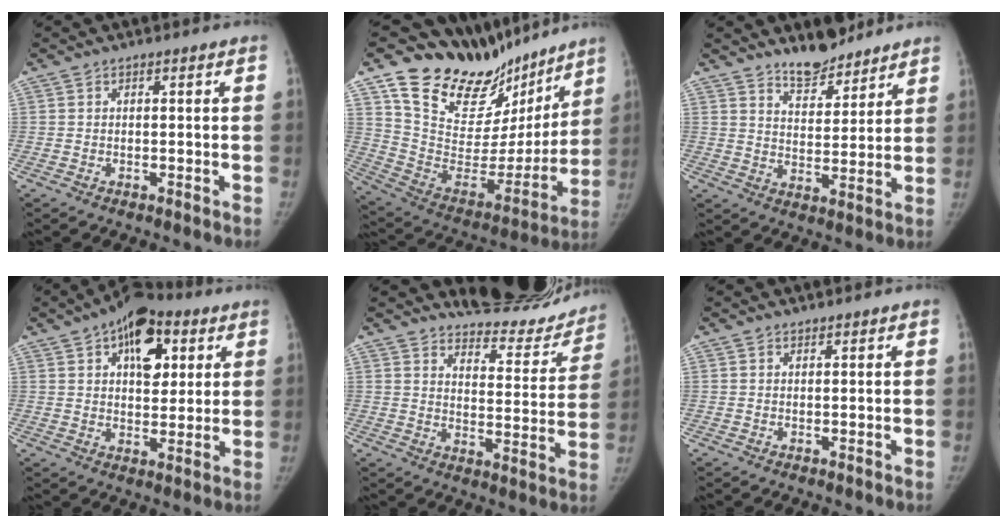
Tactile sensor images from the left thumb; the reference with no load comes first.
{"total": 24.5, "force": [19.5, 11.6, 9.3], "torque": [-0.100, -0.109, 0.319]}
{"total": 8.4, "force": [7.3, 3.1, 2.9], "torque": [-0.022, -0.055, 0.125]}
{"total": 13.7, "force": [5.9, 7.9, 9.5], "torque": [-0.096, -0.008, 0.087]}
{"total": 17.4, "force": [16.3, 5.0, 3.6], "torque": [0.003, -0.126, 0.204]}
{"total": 0.8, "force": [0.7, 0.2, 0.1], "torque": [0.000, -0.007, 0.012]}